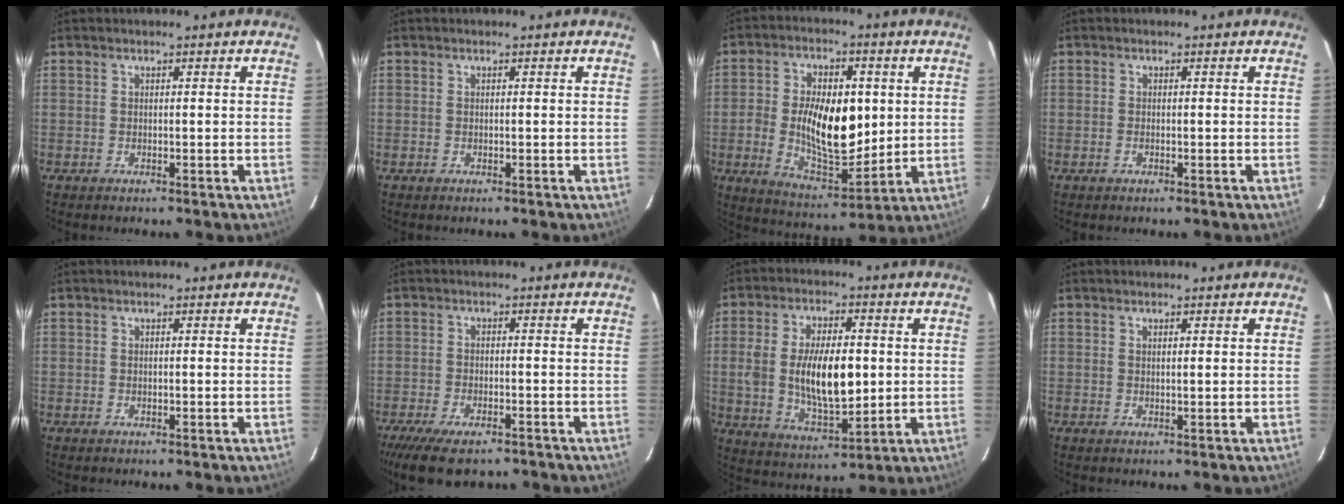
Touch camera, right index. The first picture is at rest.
{"total": 0.0}
{"total": 15.7, "force": [0.4, 8.3, 13.3], "torque": [-0.238, 0.001, 0.017]}
{"total": 0.6, "force": [-0.2, 0.2, 0.6], "torque": [-0.012, 0.000, -0.005]}
{"total": 0.0}
{"total": 11.3, "force": [-8.5, 4.1, 6.2], "torque": [-0.148, -0.032, -0.143]}
{"total": 14.5, "force": [0.3, 6.7, 12.8], "torque": [-0.238, -0.004, 0.016]}
{"total": 1.0, "force": [0.4, 0.0, 0.9], "torque": [-0.015, 0.001, 0.007]}